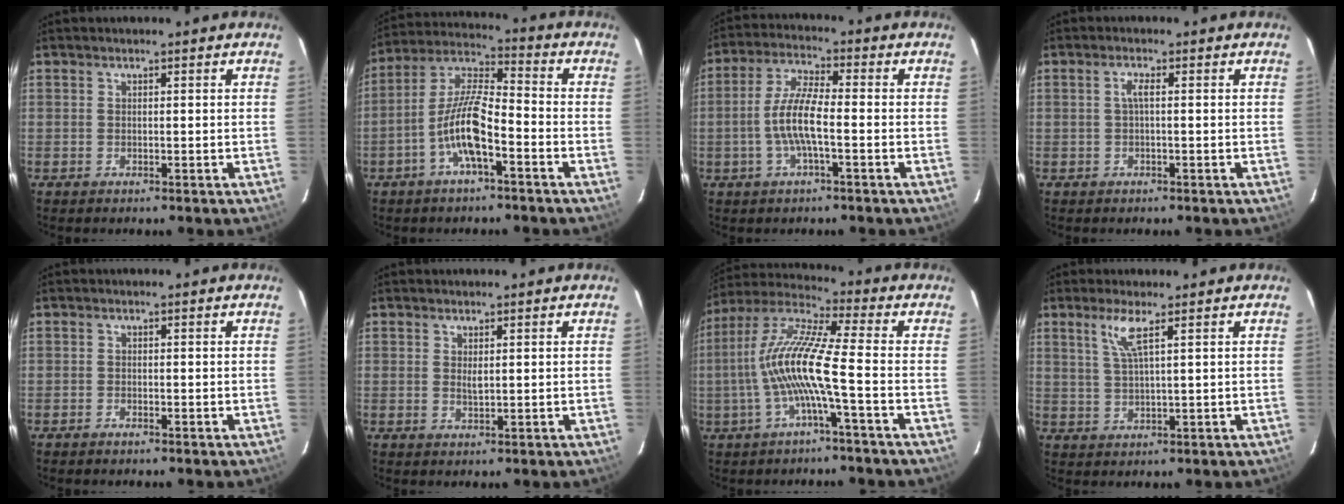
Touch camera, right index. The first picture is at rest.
{"total": 10.5, "force": [-4.6, 2.5, 9.1], "torque": [-0.194, 0.007, -0.091]}
{"total": 8.0, "force": [-1.9, 1.4, 7.6], "torque": [-0.159, 0.006, -0.040]}
{"total": 1.7, "force": [0.0, 0.1, 1.7], "torque": [-0.033, 0.004, -0.002]}
{"total": 0.9, "force": [-0.8, 0.2, 0.2], "torque": [-0.008, 0.002, -0.018]}
{"total": 1.4, "force": [0.4, 0.6, 1.2], "torque": [-0.022, -0.001, 0.008]}
{"total": 12.3, "force": [-2.9, 0.1, 11.9], "torque": [-0.238, 0.007, -0.056]}
{"total": 4.1, "force": [2.2, -0.1, 3.5], "torque": [-0.073, -0.002, 0.048]}